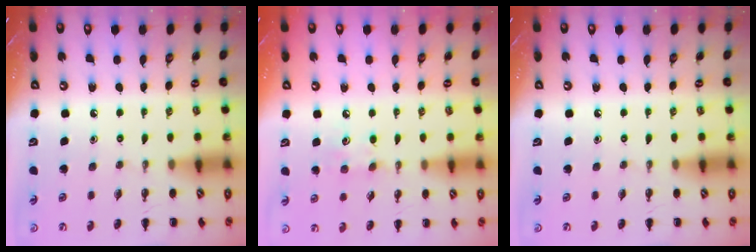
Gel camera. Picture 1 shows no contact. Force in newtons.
{"total": 7.1, "press": 6.9, "slide": 1.8}
{"total": 0.0}